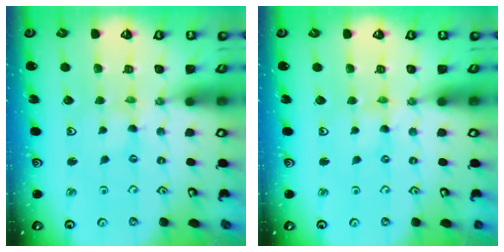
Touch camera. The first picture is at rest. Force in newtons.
{"total": 0.8, "press": 0.7, "slide": 0.2}